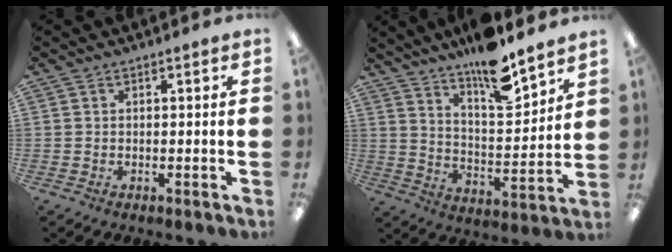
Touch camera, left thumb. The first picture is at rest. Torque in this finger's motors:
{"motor_torque": [2.06, 0.96, 1.36, -1.41, 0.13]}